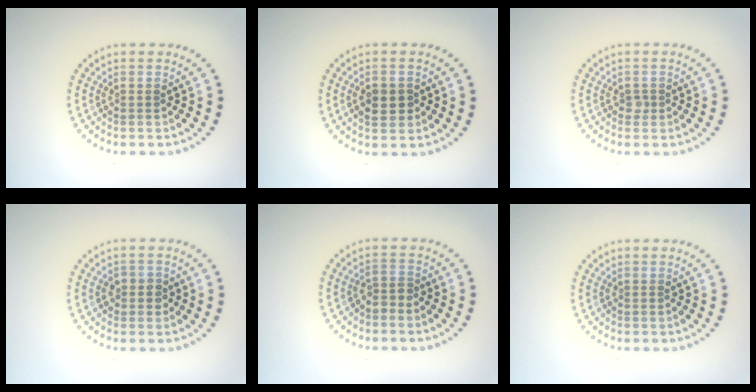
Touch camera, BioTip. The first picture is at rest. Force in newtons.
{"total": 2.5, "press": 2.4, "slide": 0.4}
{"total": 0.7, "press": 0.5, "slide": 0.4}
{"total": 1.7, "press": 1.6, "slide": 0.6}
{"total": 1.6, "press": 1.2, "slide": 1.1}
{"total": 0.0}